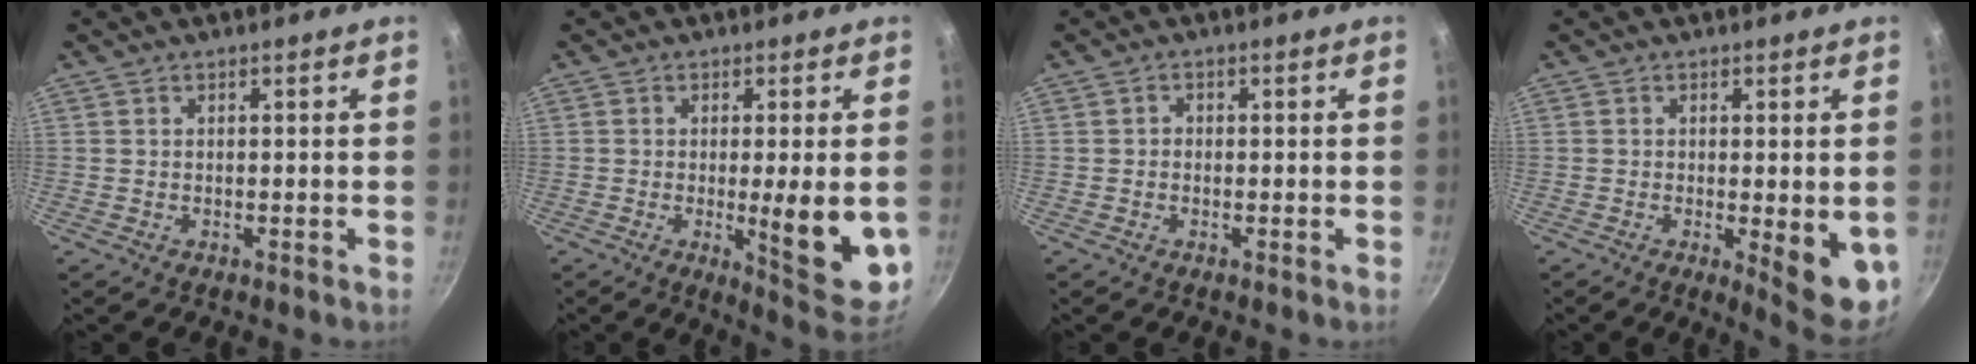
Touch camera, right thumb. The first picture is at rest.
{"total": 12.8, "force": [-1.6, 3.1, 12.3], "torque": [-0.145, -0.014, -0.013]}
{"total": 0.9, "force": [-0.2, 0.8, 0.4], "torque": [-0.006, 0.004, -0.004]}
{"total": 8.9, "force": [-1.5, 2.6, 8.4], "torque": [-0.090, -0.008, -0.012]}